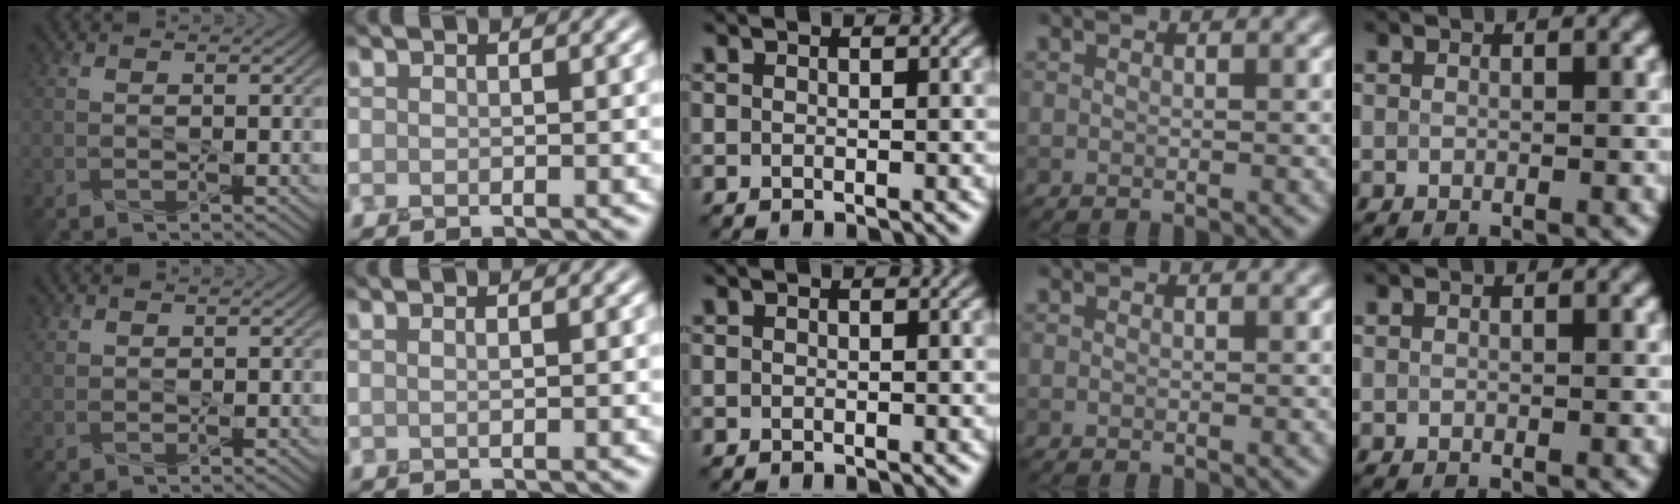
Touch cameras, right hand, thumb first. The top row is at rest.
{"thumb": {"total": 1.0, "force": [0.8, 0.6, 0.3], "torque": [-0.009, -0.002, 0.019]}, "index": {"total": 0.6, "force": [0.5, 0.1, 0.3], "torque": [0.002, 0.003, 0.003]}}